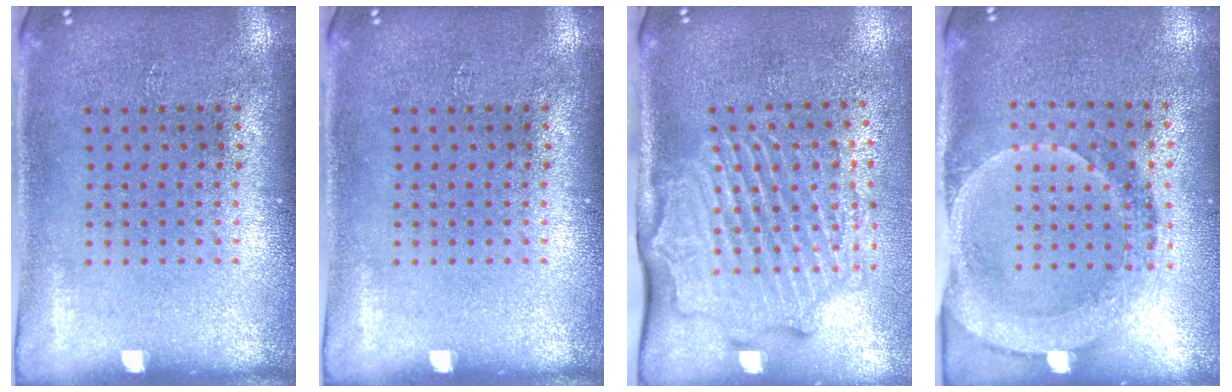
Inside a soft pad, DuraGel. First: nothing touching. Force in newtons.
{"total": 0.0}
{"total": 2.7, "press": 2.2, "slide": 1.7}
{"total": 1.8, "press": 1.7, "slide": 0.7}